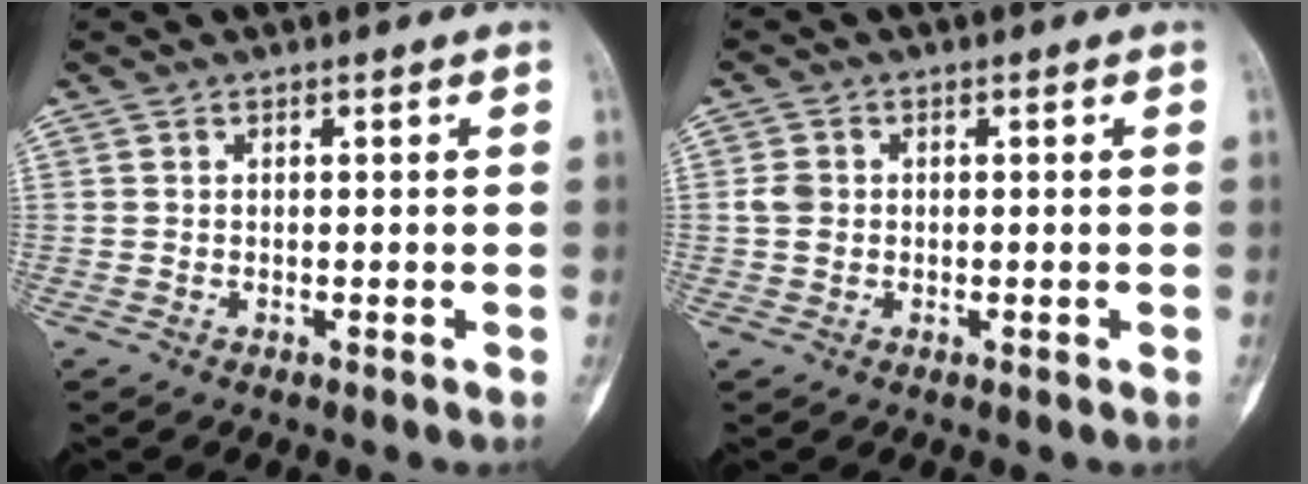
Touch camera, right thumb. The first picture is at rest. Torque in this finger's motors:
{"motor_torque": [0.64, 0.51, 0.65, 0.04, 0.04]}